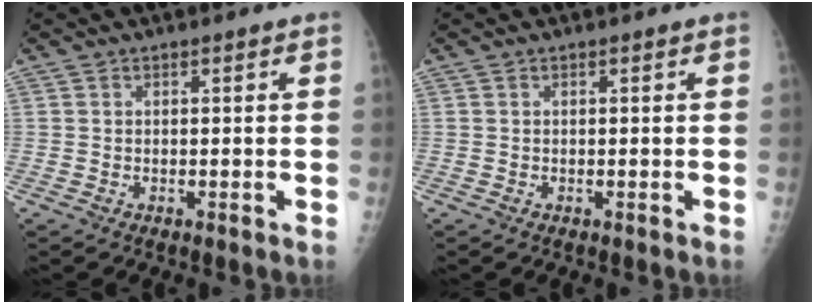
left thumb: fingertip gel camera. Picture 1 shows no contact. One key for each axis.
{"total": 0.0}